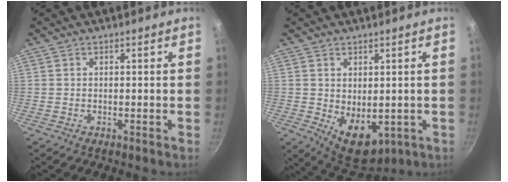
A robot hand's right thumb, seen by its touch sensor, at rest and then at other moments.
{"total": 8.7, "force": [-0.7, 5.7, 6.6], "torque": [-0.073, -0.017, 0.010]}